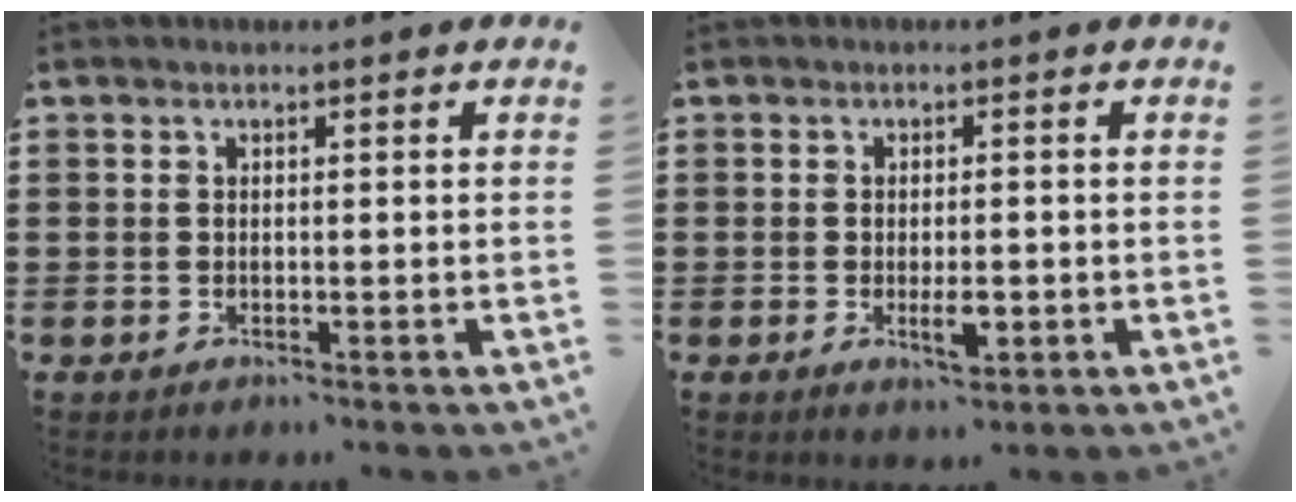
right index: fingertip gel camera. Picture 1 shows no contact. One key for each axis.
{"total": 3.3, "fx": -0.9, "fy": 1.2, "fz": 2.9, "tx": -0.050, "ty": 0.001, "tz": -0.014}